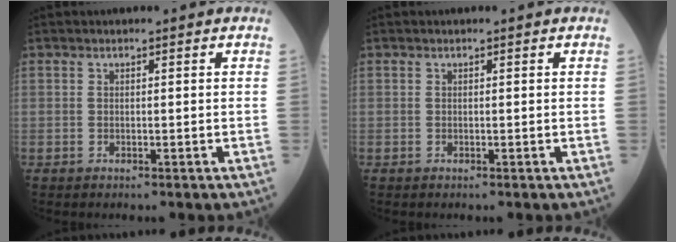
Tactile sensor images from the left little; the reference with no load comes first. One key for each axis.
{"total": 0.0}